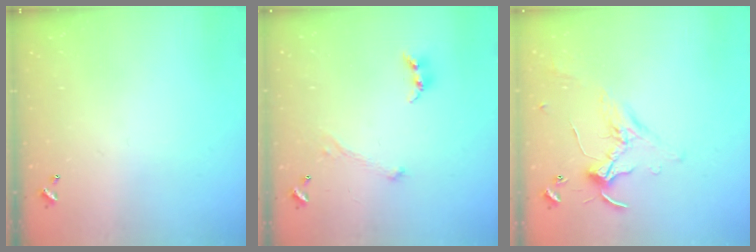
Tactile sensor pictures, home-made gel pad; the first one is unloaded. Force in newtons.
{"total": 0.8, "press": 0.7, "slide": 0.4}
{"total": 0.9, "press": 0.8, "slide": 0.4}